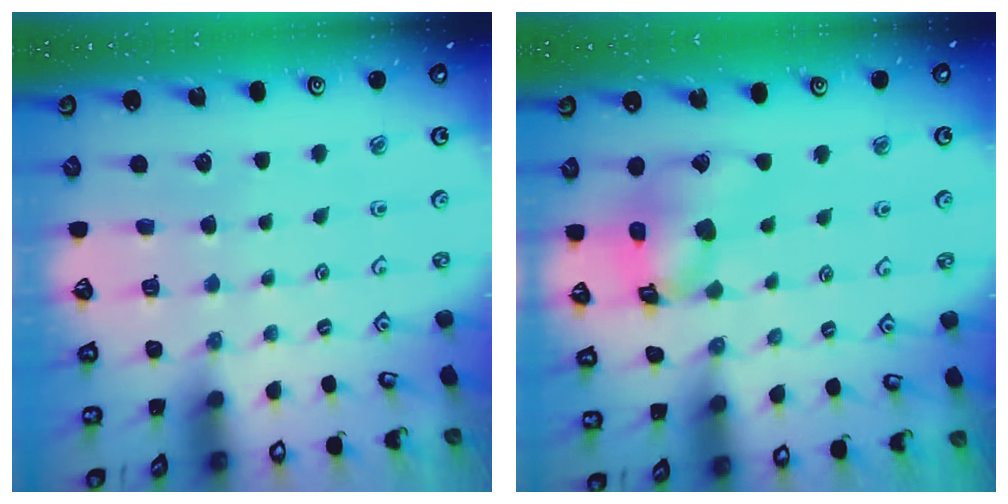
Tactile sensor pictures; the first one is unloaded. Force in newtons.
{"total": 14.1, "press": 14.0, "slide": 1.7}